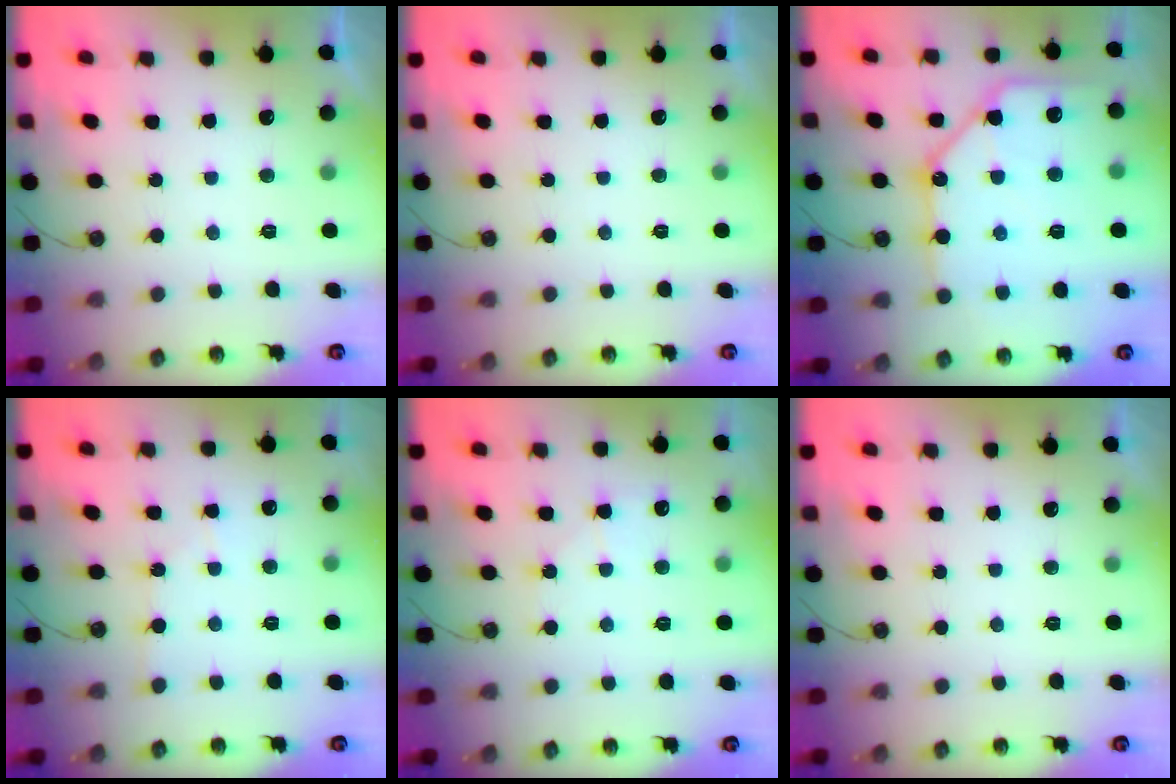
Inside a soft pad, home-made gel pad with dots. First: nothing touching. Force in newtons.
{"total": 0.0}
{"total": 16.8, "press": 16.7, "slide": 1.8}
{"total": 2.8, "press": 2.7, "slide": 0.4}
{"total": 4.7, "press": 4.7, "slide": 0.6}
{"total": 0.0}